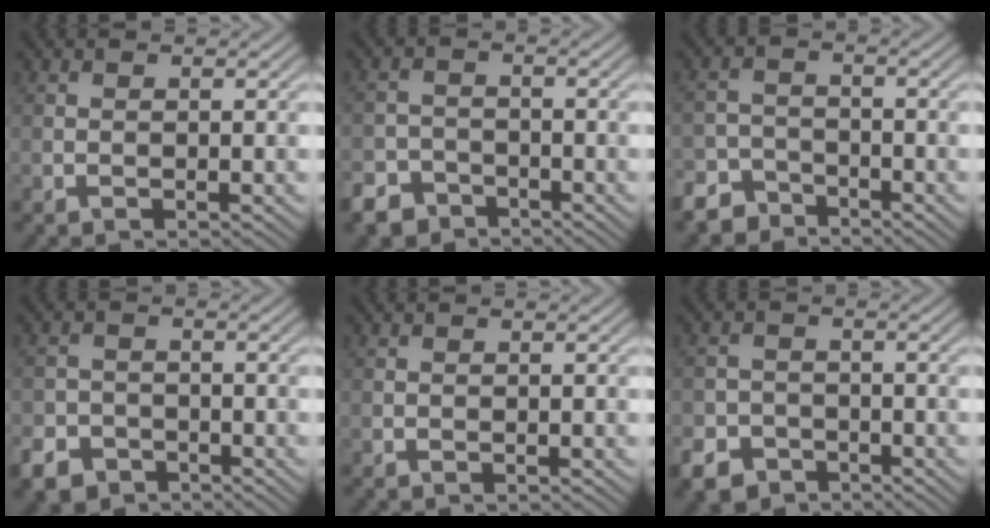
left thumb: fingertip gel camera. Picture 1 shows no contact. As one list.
[{"total": 4.8, "force": [-3.8, 2.7, 1.1], "torque": [-0.021, -0.004, -0.073]}, {"total": 4.8, "force": [-4.0, 2.3, 0.9], "torque": [-0.016, -0.003, -0.085]}, {"total": 4.8, "force": [-3.3, 3.2, 1.5], "torque": [-0.033, -0.004, -0.066]}, {"total": 0.0}, {"total": 5.1, "force": [-3.5, 3.5, 1.4], "torque": [-0.027, -0.003, -0.068]}]